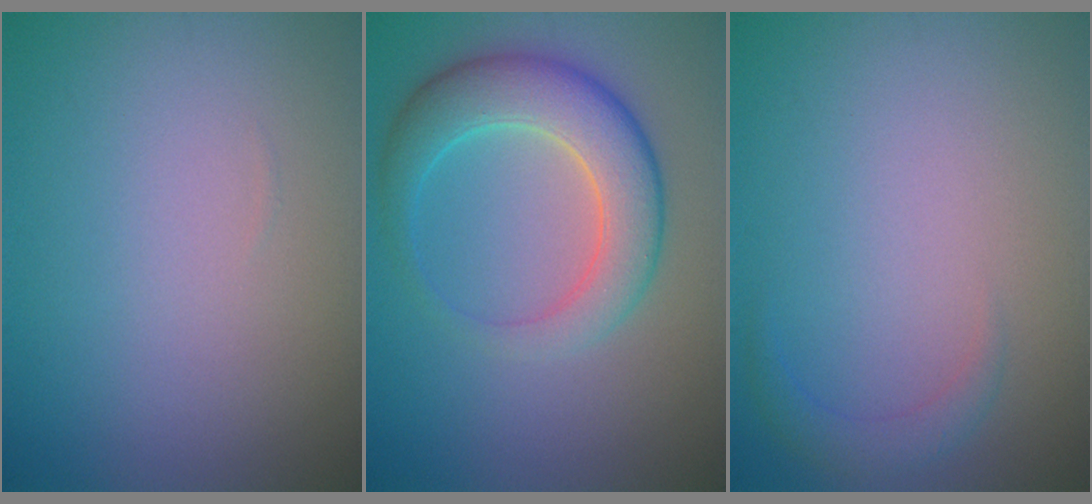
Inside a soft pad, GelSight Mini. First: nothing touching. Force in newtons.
{"total": 6.1, "press": 6.1, "slide": 0.3}
{"total": 1.5, "press": 1.5, "slide": 0.1}